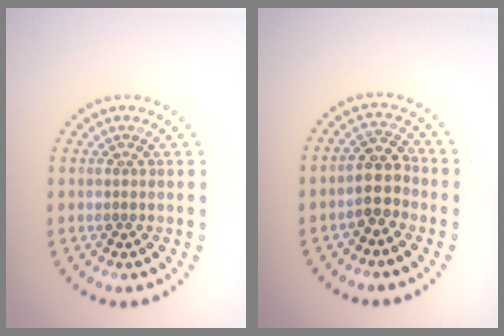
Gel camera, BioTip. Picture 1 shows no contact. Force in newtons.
{"total": 2.8, "press": 2.4, "slide": 1.5}